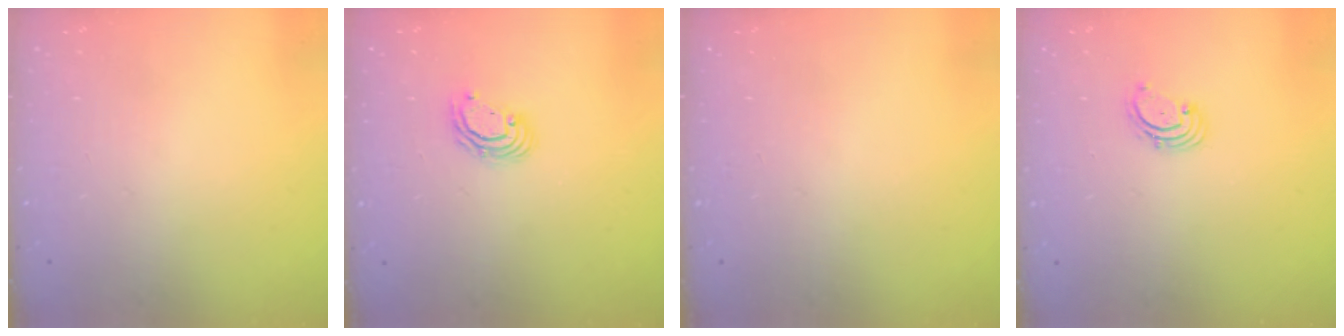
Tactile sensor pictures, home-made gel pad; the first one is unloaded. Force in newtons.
{"total": 5.1, "press": 5.1, "slide": 0.2}
{"total": 0.0}
{"total": 1.6, "press": 1.6, "slide": 0.2}